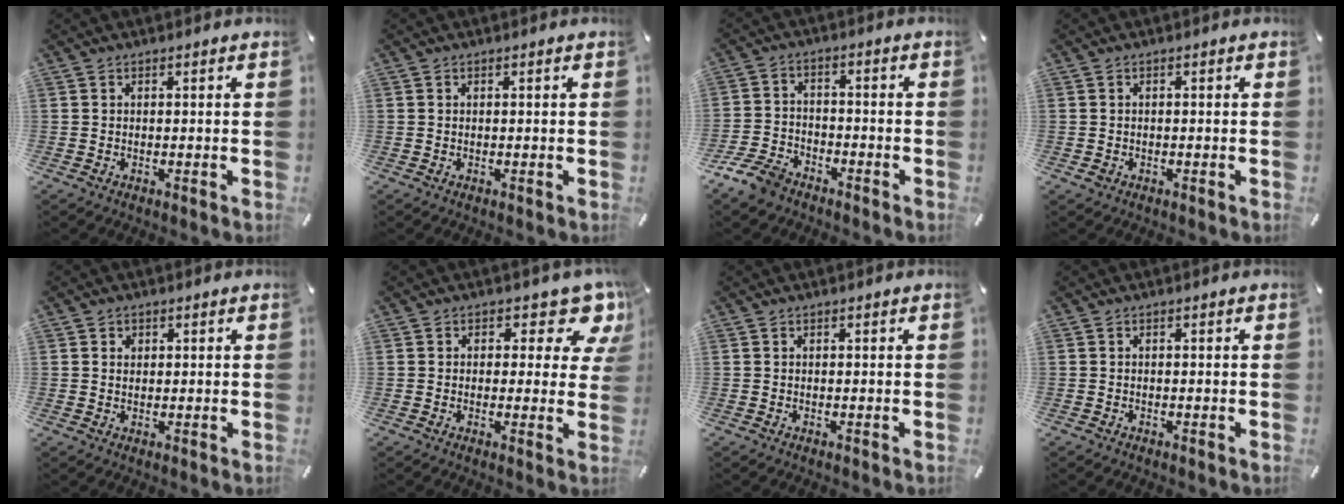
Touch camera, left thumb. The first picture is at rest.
{"total": 0.0}
{"total": 7.5, "force": [-6.1, 3.7, 2.6], "torque": [-0.061, 0.028, -0.118]}
{"total": 0.9, "force": [-0.4, 0.8, 0.2], "torque": [-0.004, 0.002, -0.009]}
{"total": 1.4, "force": [0.4, 1.3, 0.4], "torque": [0.006, -0.003, 0.004]}
{"total": 9.2, "force": [5.3, 4.6, 5.9], "torque": [-0.065, -0.040, 0.088]}
{"total": 0.0}
{"total": 0.0}